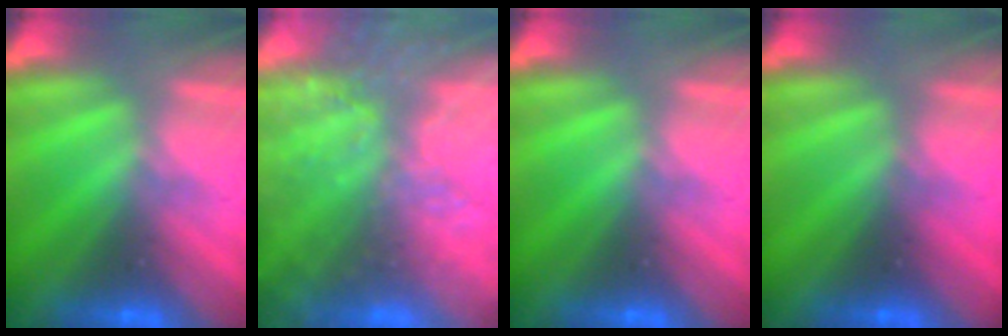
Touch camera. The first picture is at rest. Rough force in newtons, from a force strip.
{"total": 7.2}
{"total": 0.0}
{"total": 2.2}